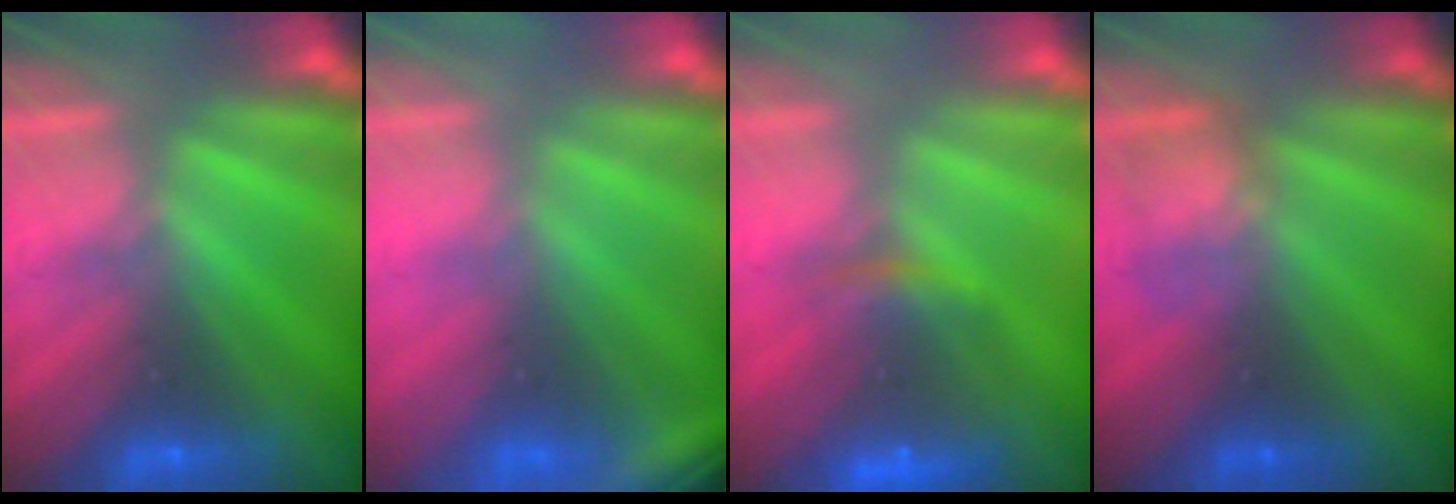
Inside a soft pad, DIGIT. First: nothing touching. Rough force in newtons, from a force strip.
{"total": 2.7}
{"total": 7.2}
{"total": 2.3}